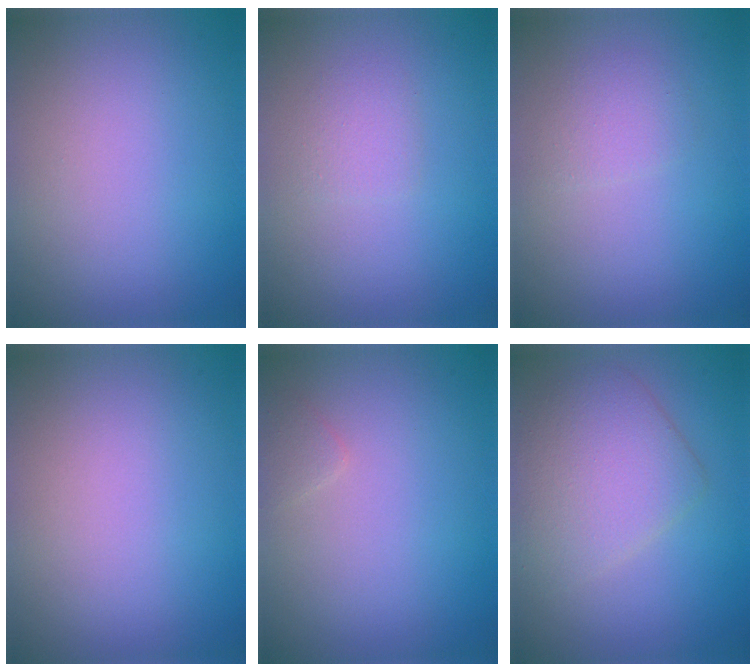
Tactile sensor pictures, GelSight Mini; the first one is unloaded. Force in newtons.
{"total": 1.3, "press": 1.3, "slide": 0.1}
{"total": 1.6, "press": 1.6, "slide": 0.1}
{"total": 0.0}
{"total": 0.8, "press": 0.7, "slide": 0.1}
{"total": 4.9, "press": 4.9, "slide": 0.2}